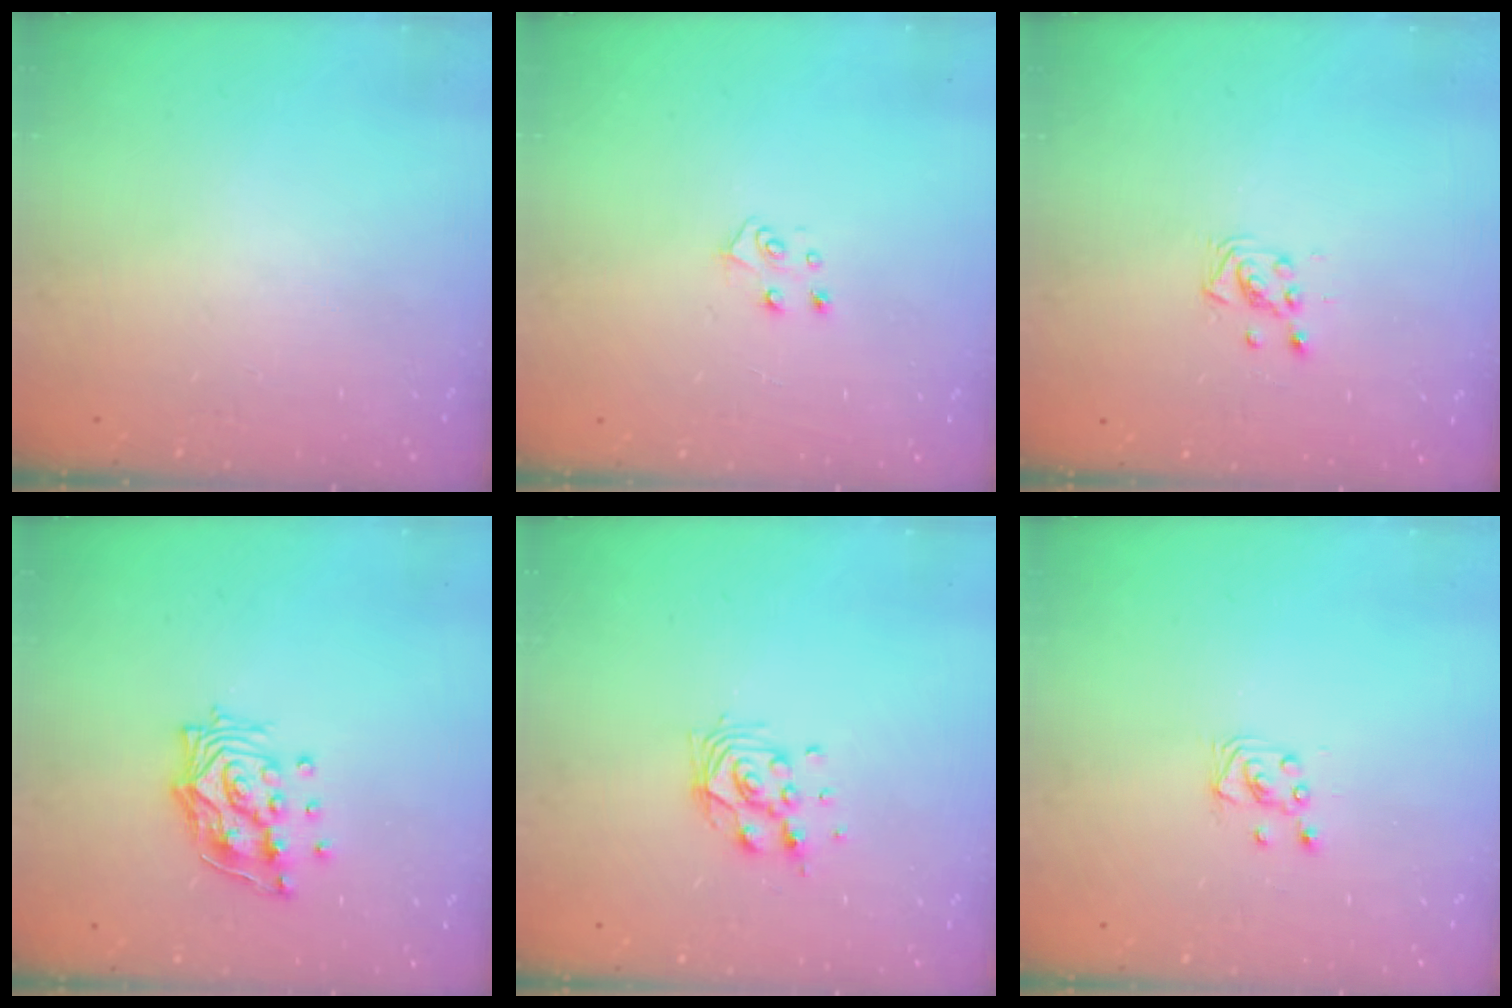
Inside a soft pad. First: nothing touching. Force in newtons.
{"total": 5.1, "press": 5.1, "slide": 0.5}
{"total": 3.6, "press": 3.6, "slide": 0.3}
{"total": 13.3, "press": 13.3, "slide": 1.2}
{"total": 11.0, "press": 10.6, "slide": 2.9}
{"total": 2.5, "press": 2.5, "slide": 0.2}